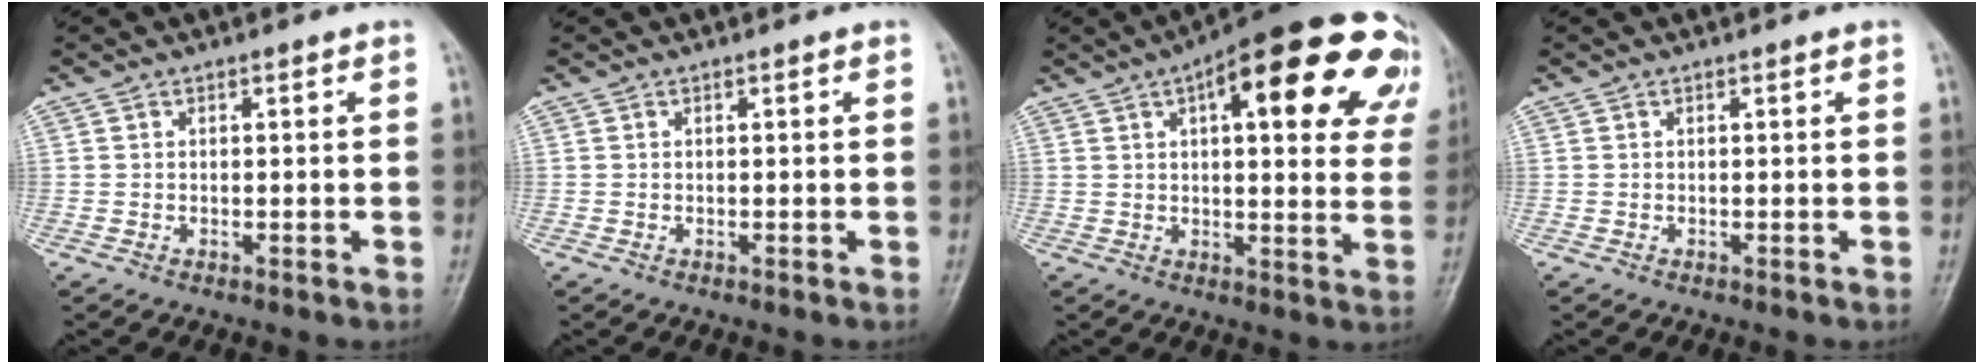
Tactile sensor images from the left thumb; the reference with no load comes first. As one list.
[{"total": 0.0}, {"total": 25.6, "force": [11.1, 9.3, 21.1], "torque": [-0.247, 0.011, 0.139]}, {"total": 0.0}]